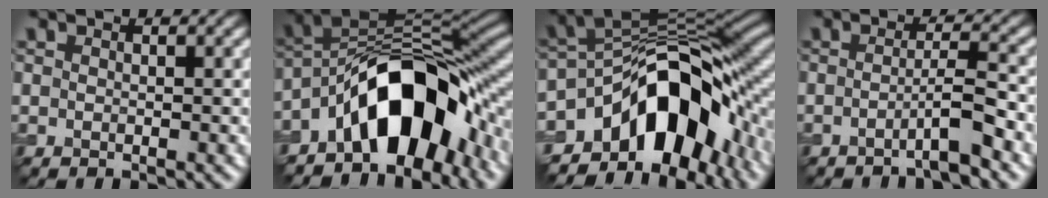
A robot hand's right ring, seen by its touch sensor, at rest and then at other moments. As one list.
[{"total": 12.0, "force": [-5.6, 6.1, 8.8], "torque": [-0.117, 0.022, -0.093]}, {"total": 13.7, "force": [-6.3, 7.9, 9.3], "torque": [-0.121, 0.010, -0.107]}, {"total": 2.8, "force": [-1.4, 0.1, 2.4], "torque": [-0.037, 0.014, -0.030]}]